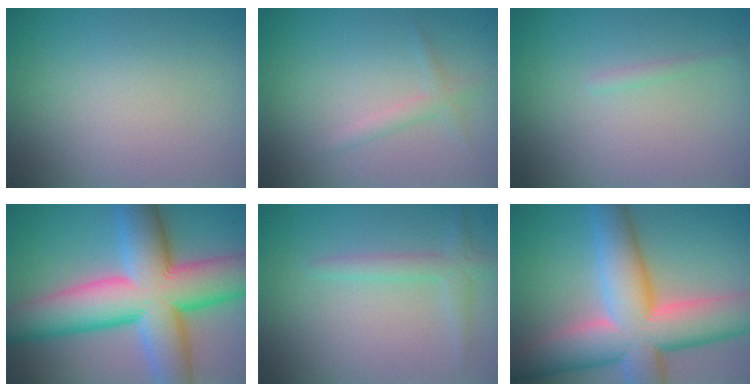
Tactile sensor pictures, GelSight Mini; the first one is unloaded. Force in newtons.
{"total": 1.3, "press": 1.3, "slide": 0.0}
{"total": 0.6, "press": 0.6, "slide": 0.0}
{"total": 14.8, "press": 14.8, "slide": 0.5}
{"total": 1.9, "press": 1.9, "slide": 0.1}
{"total": 12.9, "press": 12.9, "slide": 0.7}